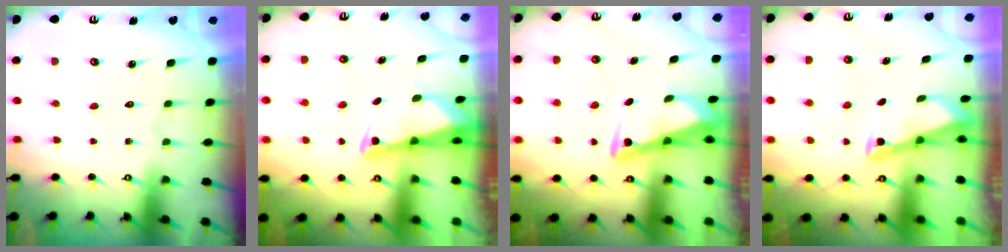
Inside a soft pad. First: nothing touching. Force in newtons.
{"total": 2.4, "press": 2.4, "slide": 0.3}
{"total": 3.5, "press": 3.4, "slide": 0.4}
{"total": 3.0, "press": 3.0, "slide": 0.3}